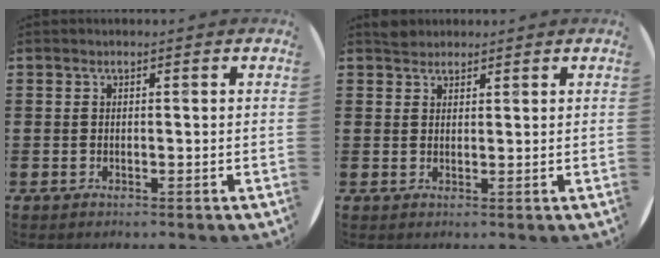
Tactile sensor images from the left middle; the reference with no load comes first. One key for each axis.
{"total": 1.7, "fx": 1.6, "fy": 0.6, "fz": -0.1, "tx": 0.006, "ty": 0.001, "tz": 0.031}